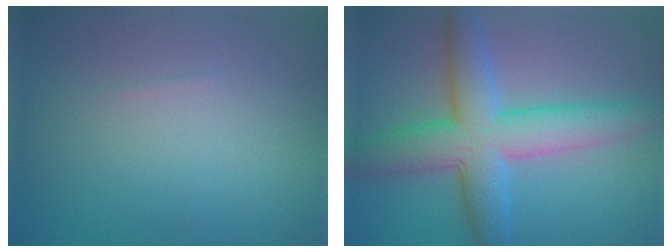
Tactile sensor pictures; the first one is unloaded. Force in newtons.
{"total": 7.5, "press": 7.5, "slide": 0.1}